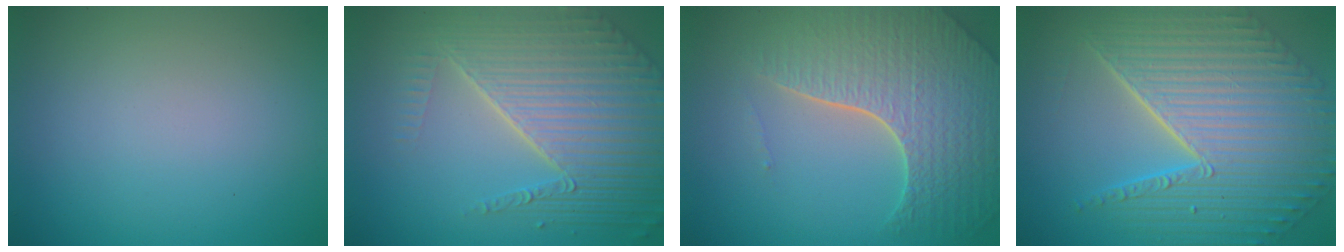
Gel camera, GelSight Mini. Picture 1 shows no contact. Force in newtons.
{"total": 8.6, "press": 5.7, "slide": 6.5}
{"total": 8.0, "press": 5.7, "slide": 5.6}
{"total": 10.8, "press": 7.3, "slide": 8.0}